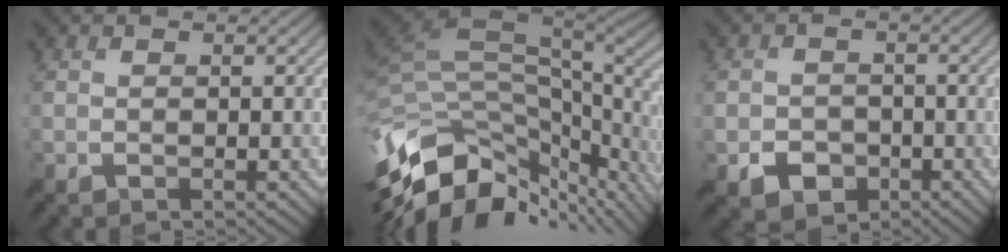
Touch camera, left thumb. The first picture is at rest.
{"total": 14.1, "force": [-4.3, 7.7, 11.1], "torque": [-0.255, -0.021, -0.065]}
{"total": 3.8, "force": [-1.6, 3.1, 1.6], "torque": [-0.030, -0.005, -0.029]}